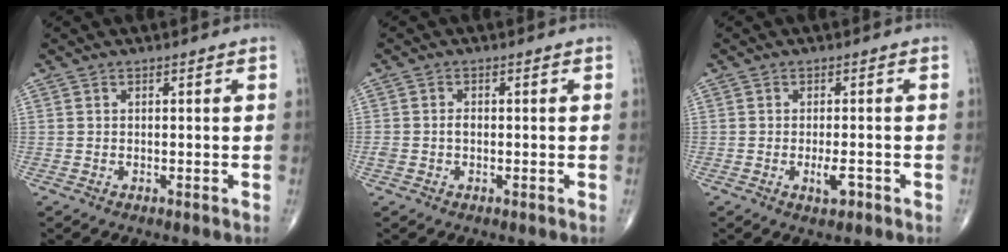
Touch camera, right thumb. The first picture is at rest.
{"total": 1.8, "force": [-0.2, 1.3, 1.3], "torque": [-0.027, 0.006, -0.004]}
{"total": 3.0, "force": [-1.2, 1.2, 2.5], "torque": [-0.040, -0.001, -0.019]}